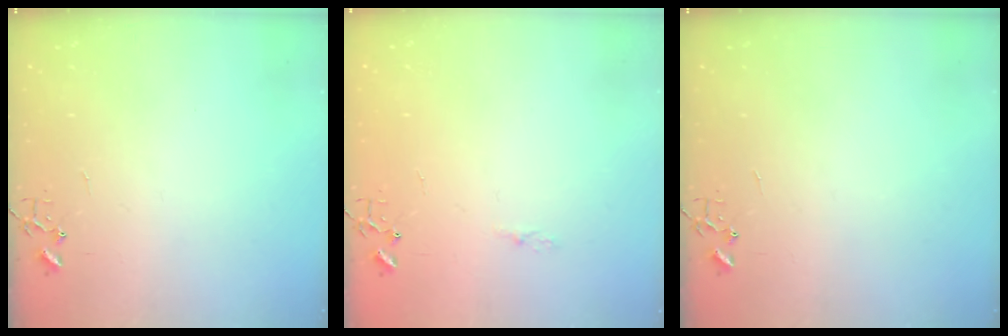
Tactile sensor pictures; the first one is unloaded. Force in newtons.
{"total": 3.3, "press": 3.3, "slide": 0.4}
{"total": 0.0}